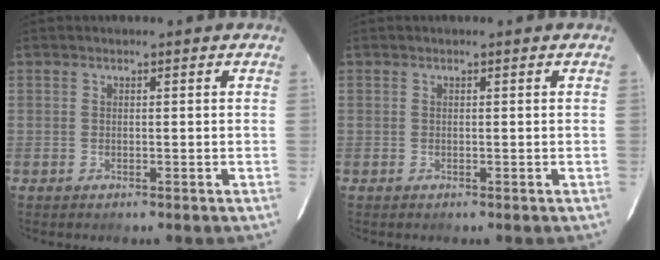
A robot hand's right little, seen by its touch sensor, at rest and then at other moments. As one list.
[{"total": 0.0}]